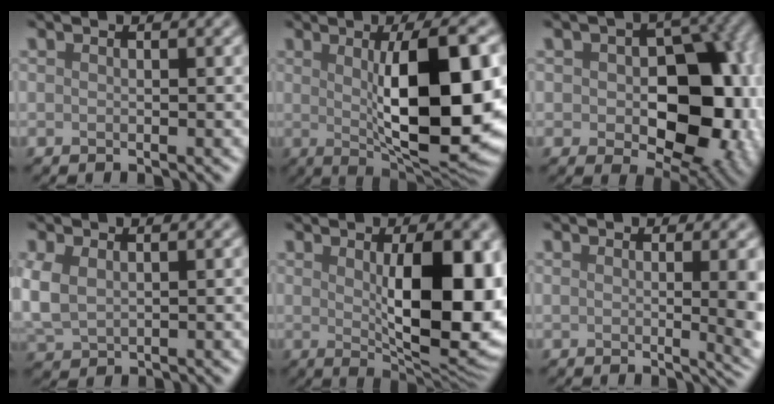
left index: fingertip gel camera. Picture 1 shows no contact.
{"total": 11.9, "force": [-0.1, 3.1, 11.5], "torque": [-0.165, -0.002, 0.007]}
{"total": 11.6, "force": [-0.5, 7.5, 8.8], "torque": [-0.120, -0.008, 0.003]}
{"total": 3.0, "force": [0.5, 2.1, 2.1], "torque": [-0.075, -0.002, 0.020]}
{"total": 11.3, "force": [0.2, 3.8, 10.7], "torque": [-0.135, -0.007, 0.013]}
{"total": 5.1, "force": [0.4, 1.8, 4.7], "torque": [-0.039, -0.004, 0.008]}